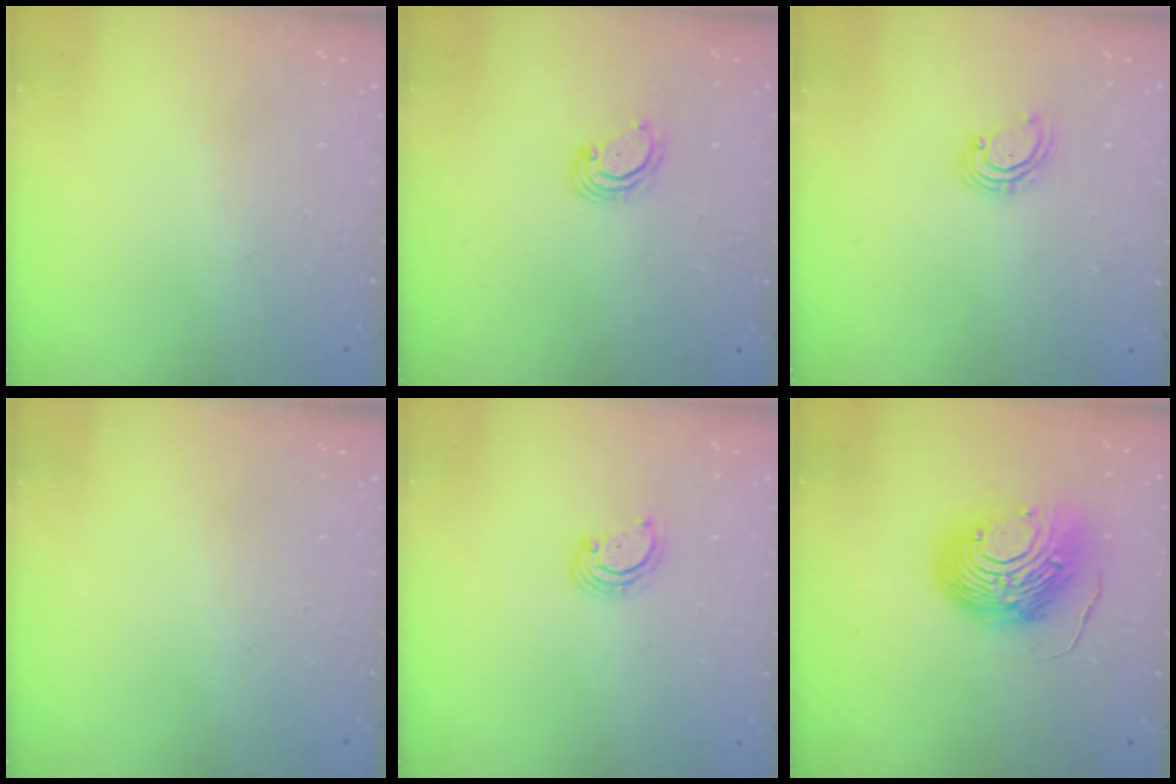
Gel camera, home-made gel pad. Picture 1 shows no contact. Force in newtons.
{"total": 3.0, "press": 3.0, "slide": 0.2}
{"total": 2.8, "press": 2.8, "slide": 0.2}
{"total": 0.0}
{"total": 2.5, "press": 2.5, "slide": 0.3}
{"total": 13.8, "press": 13.7, "slide": 1.3}